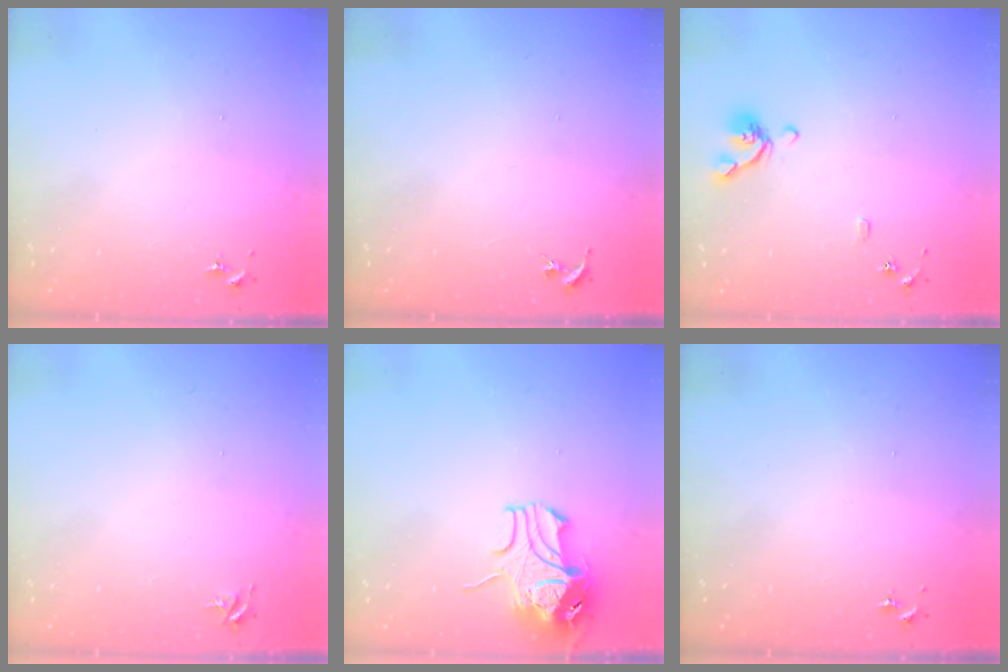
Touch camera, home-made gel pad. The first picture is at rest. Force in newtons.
{"total": 0.0}
{"total": 8.8, "press": 8.7, "slide": 1.4}
{"total": 3.8, "press": 3.8, "slide": 0.5}
{"total": 9.8, "press": 9.6, "slide": 1.5}
{"total": 0.0}